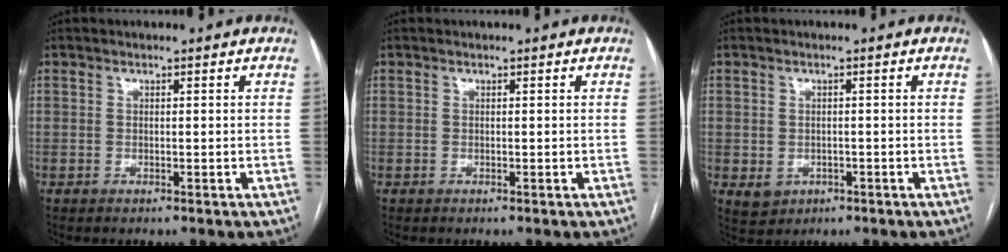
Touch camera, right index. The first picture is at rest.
{"total": 0.0}
{"total": 3.3, "force": [-0.9, 3.0, 0.9], "torque": [-0.010, 0.002, -0.003]}